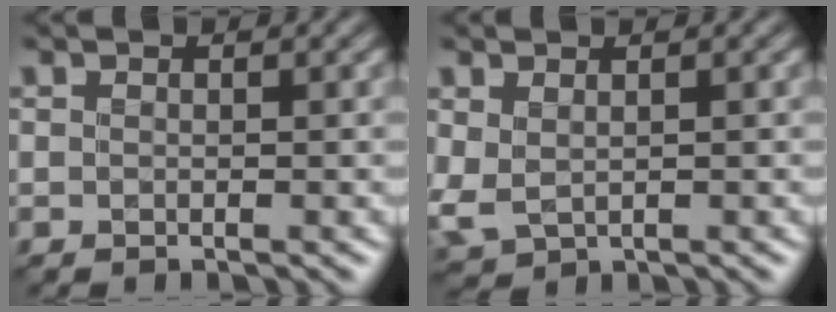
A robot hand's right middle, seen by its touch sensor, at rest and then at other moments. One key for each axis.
{"total": 2.1, "fx": 0.5, "fy": 1.5, "fz": 1.4, "tx": -0.044, "ty": -0.007, "tz": 0.013}